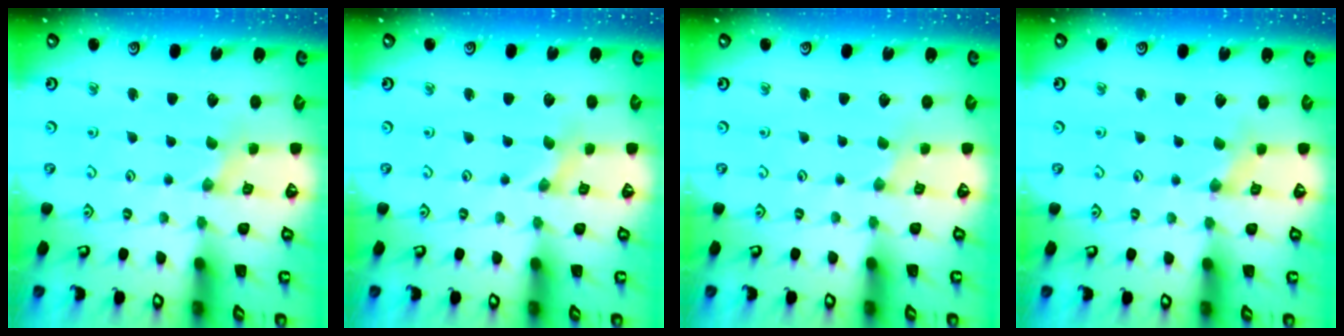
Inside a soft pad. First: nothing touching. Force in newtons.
{"total": 0.0}
{"total": 0.0}
{"total": 0.0}